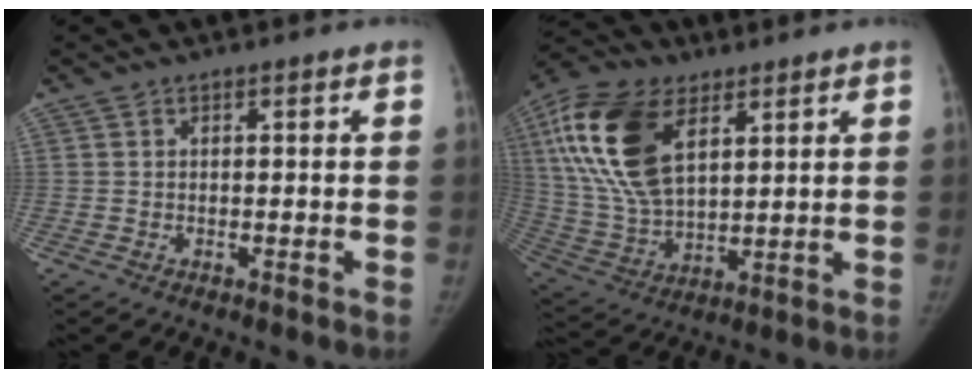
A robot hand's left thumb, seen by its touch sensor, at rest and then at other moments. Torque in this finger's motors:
{"motor_torque": [0.26, 0.45, 1.73, -1.04, 0.35]}